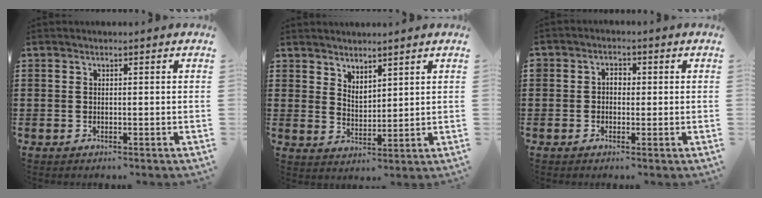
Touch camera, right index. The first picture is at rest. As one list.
[{"total": 2.9, "force": [2.8, 0.6, -0.3], "torque": [-0.002, -0.005, 0.055]}, {"total": 1.6, "force": [-0.3, 1.5, 0.6], "torque": [-0.016, 0.010, -0.008]}]